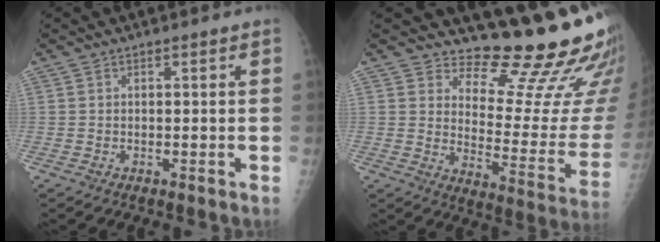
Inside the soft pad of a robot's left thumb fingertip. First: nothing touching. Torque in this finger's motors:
{"motor_torque": [0.30, 0.23, 0.14, -0.06, 0.04]}